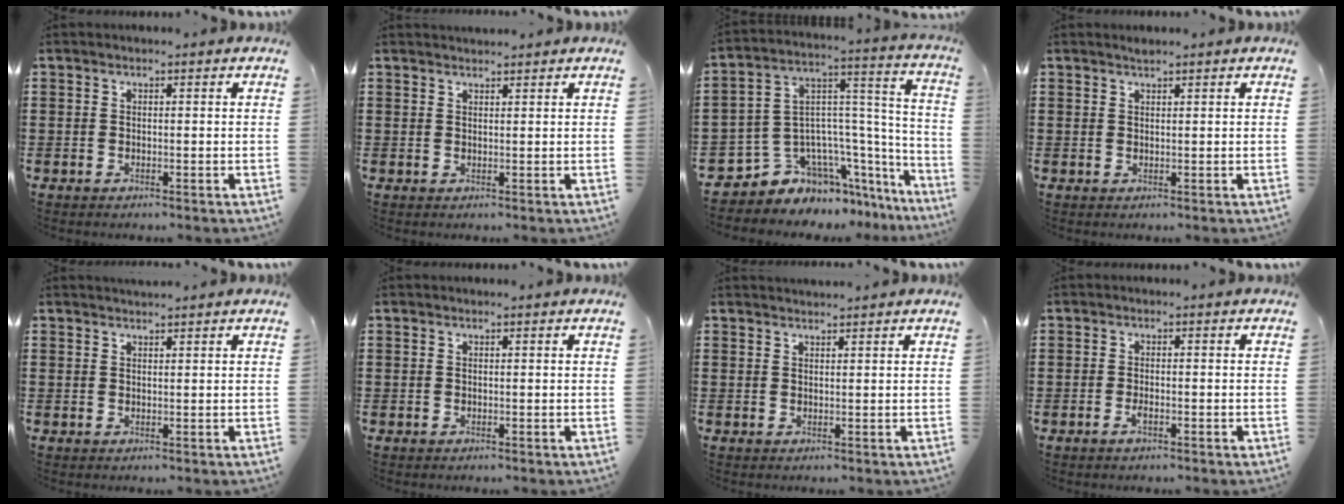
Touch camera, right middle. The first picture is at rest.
{"total": 1.0, "force": [1.0, 0.2, 0.0], "torque": [-0.002, 0.000, 0.019]}
{"total": 7.5, "force": [-5.5, 4.9, 1.1], "torque": [-0.052, -0.013, -0.106]}
{"total": 0.6, "force": [0.6, 0.1, 0.1], "torque": [-0.003, -0.002, 0.012]}
{"total": 1.0, "force": [1.0, 0.0, 0.1], "torque": [-0.004, 0.000, 0.019]}
{"total": 0.0}
{"total": 1.0, "force": [1.0, 0.0, 0.0], "torque": [-0.002, -0.002, 0.019]}
{"total": 1.7, "force": [-0.8, 0.5, 1.3], "torque": [-0.034, -0.003, -0.018]}